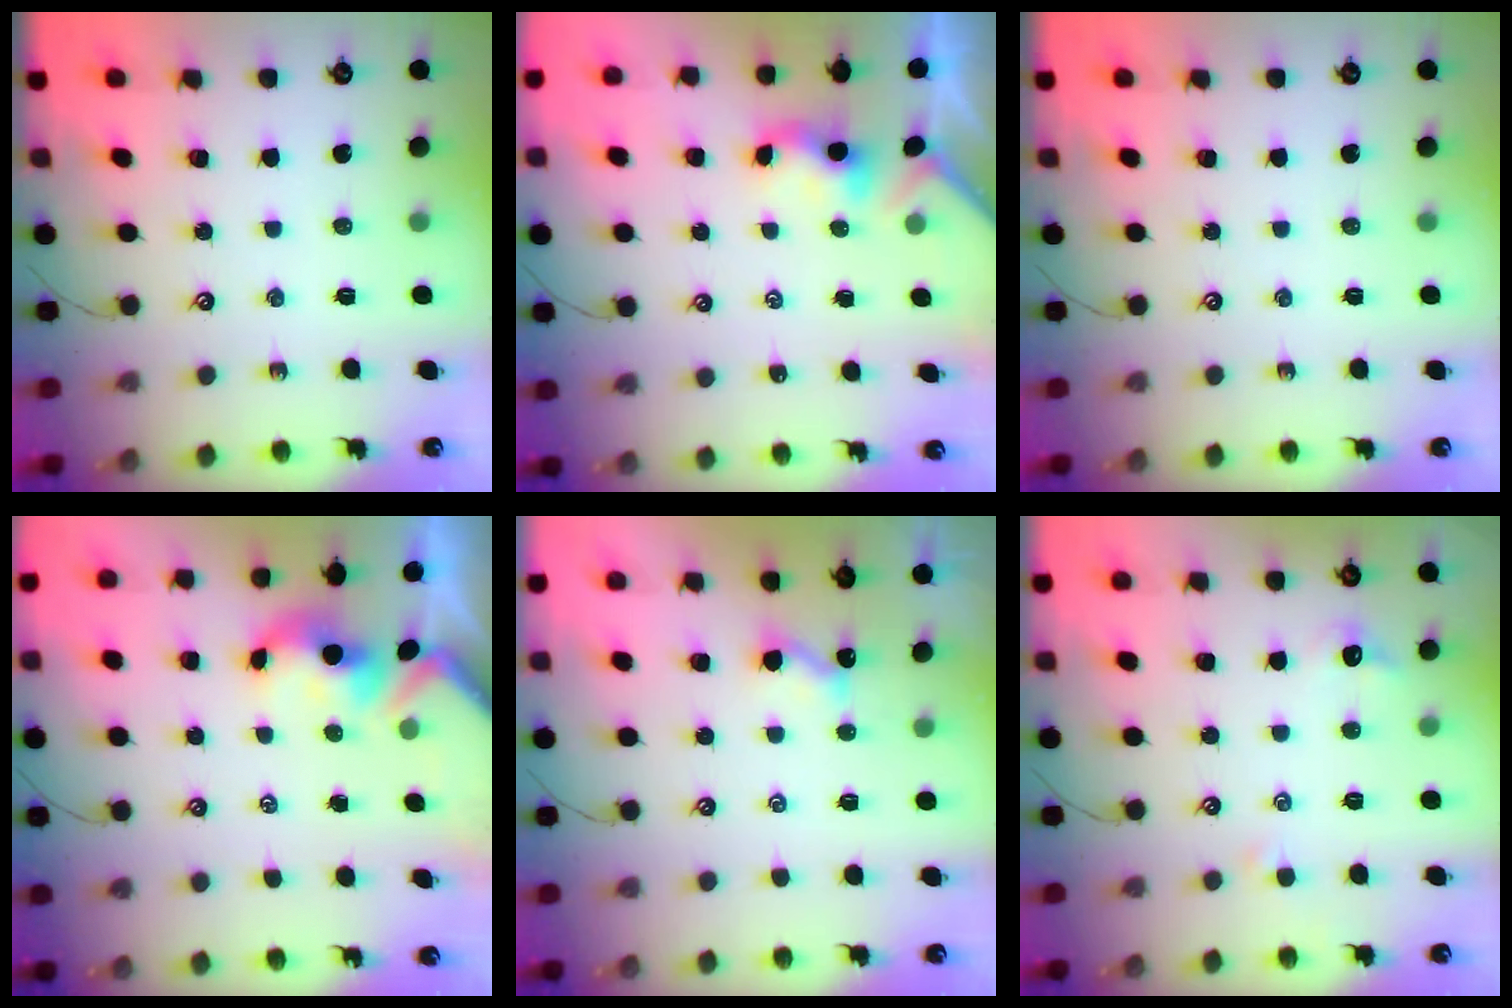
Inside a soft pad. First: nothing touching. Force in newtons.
{"total": 1.1, "press": 1.0, "slide": 0.4}
{"total": 0.0}
{"total": 1.8, "press": 1.6, "slide": 0.8}
{"total": 3.2, "press": 3.2, "slide": 0.1}
{"total": 2.5, "press": 2.4, "slide": 0.7}